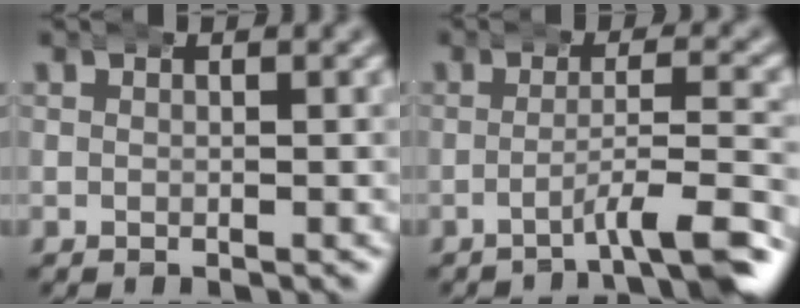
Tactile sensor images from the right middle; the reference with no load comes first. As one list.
[{"total": 4.1, "force": [-2.8, -0.3, 3.0], "torque": [-0.042, 0.005, -0.049]}]